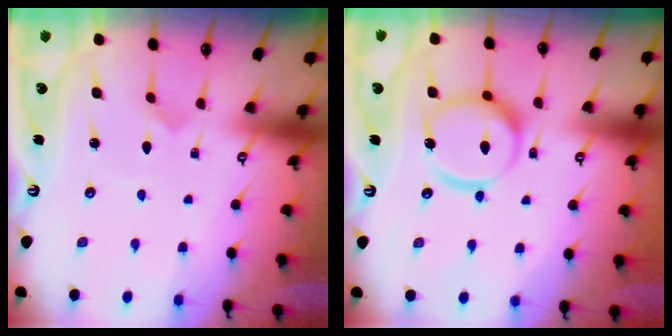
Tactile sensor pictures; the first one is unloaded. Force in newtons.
{"total": 16.1, "press": 16.0, "slide": 1.6}